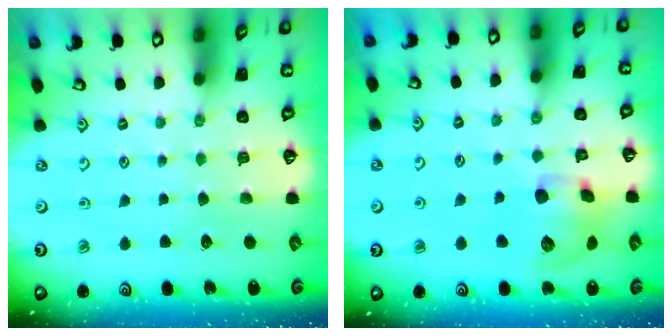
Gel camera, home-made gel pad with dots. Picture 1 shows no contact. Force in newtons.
{"total": 13.1, "press": 12.9, "slide": 2.2}